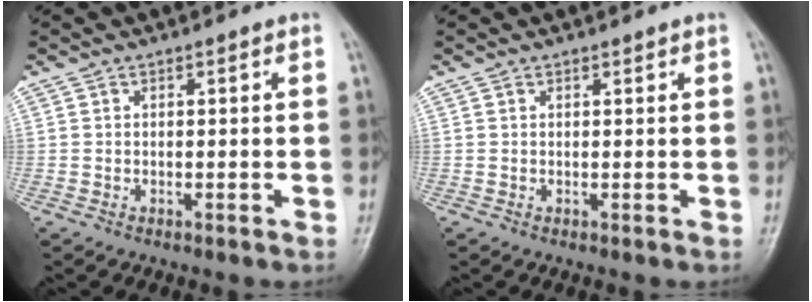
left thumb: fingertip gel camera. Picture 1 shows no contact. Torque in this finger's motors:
{"motor_torque": [0.01, 0.03, -0.10, 0.00, 0.00]}